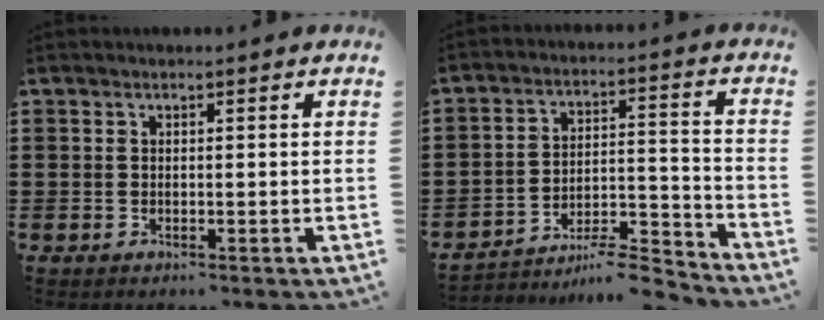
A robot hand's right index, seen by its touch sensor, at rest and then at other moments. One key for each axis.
{"total": 6.5, "fx": -5.9, "fy": 1.1, "fz": 2.6, "tx": -0.035, "ty": 0.006, "tz": -0.113}